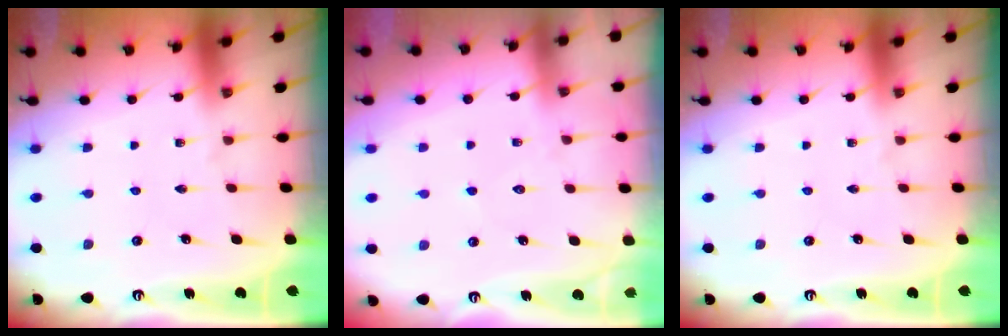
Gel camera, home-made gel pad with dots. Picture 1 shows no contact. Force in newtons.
{"total": 5.9, "press": 5.9, "slide": 0.7}
{"total": 0.0}